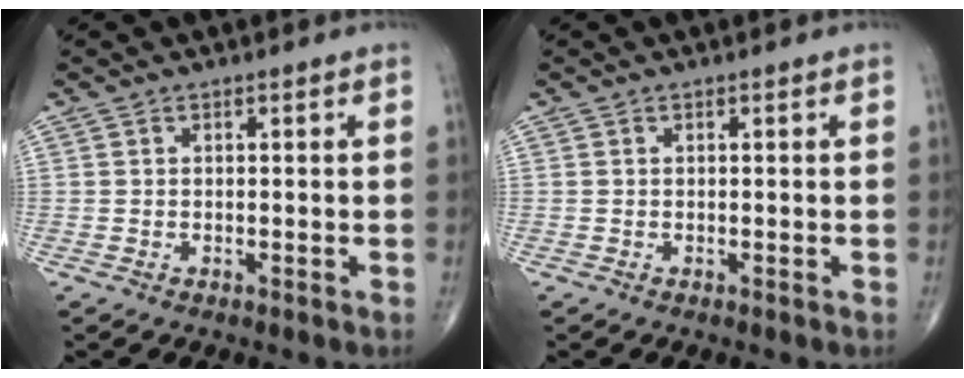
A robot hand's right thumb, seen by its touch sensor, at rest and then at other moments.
{"total": 0.0}